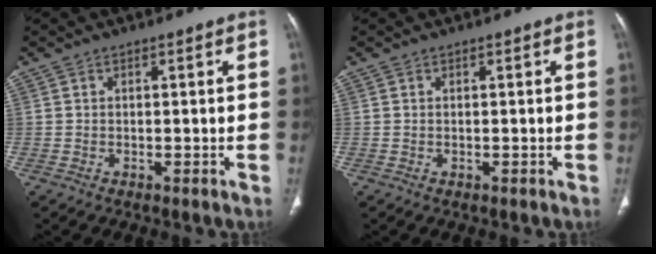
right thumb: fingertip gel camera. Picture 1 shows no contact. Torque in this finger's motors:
{"motor_torque": [0.13, -0.18, -0.06, -0.42, -0.03]}